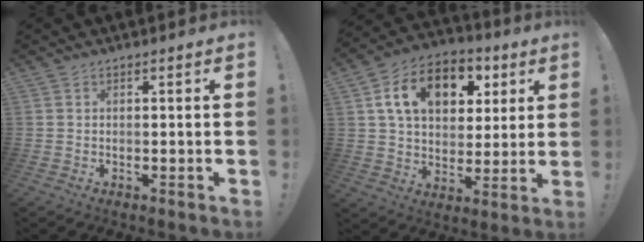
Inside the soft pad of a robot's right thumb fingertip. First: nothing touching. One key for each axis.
{"total": 16.5, "fx": 6.3, "fy": 11.3, "fz": 10.2, "tx": -0.163, "ty": -0.013, "tz": 0.115}